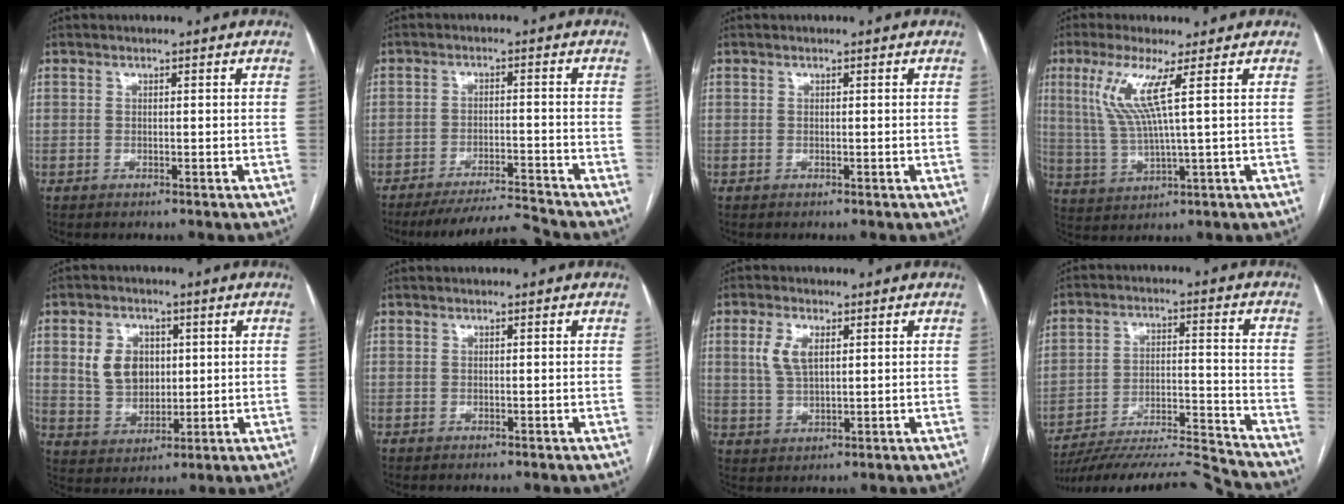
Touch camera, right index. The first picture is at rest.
{"total": 7.4, "force": [-7.2, -1.4, 0.7], "torque": [-0.008, 0.000, -0.129]}
{"total": 0.0}
{"total": 7.9, "force": [2.9, -0.6, 7.3], "torque": [-0.162, 0.002, 0.063]}
{"total": 7.7, "force": [1.9, 5.9, 4.6], "torque": [-0.094, 0.014, 0.046]}
{"total": 0.0}
{"total": 5.2, "force": [1.8, 2.4, 4.3], "torque": [-0.097, 0.008, 0.040]}
{"total": 16.4, "force": [-15.9, -1.0, 3.7], "torque": [-0.065, 0.015, -0.257]}